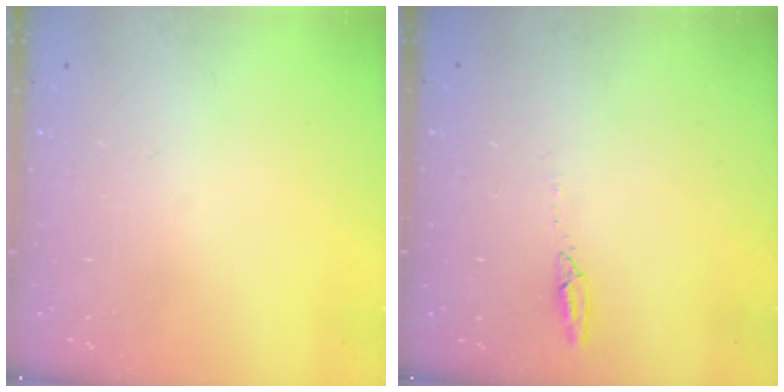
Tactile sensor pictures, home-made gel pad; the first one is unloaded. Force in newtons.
{"total": 2.7, "press": 2.7, "slide": 0.2}